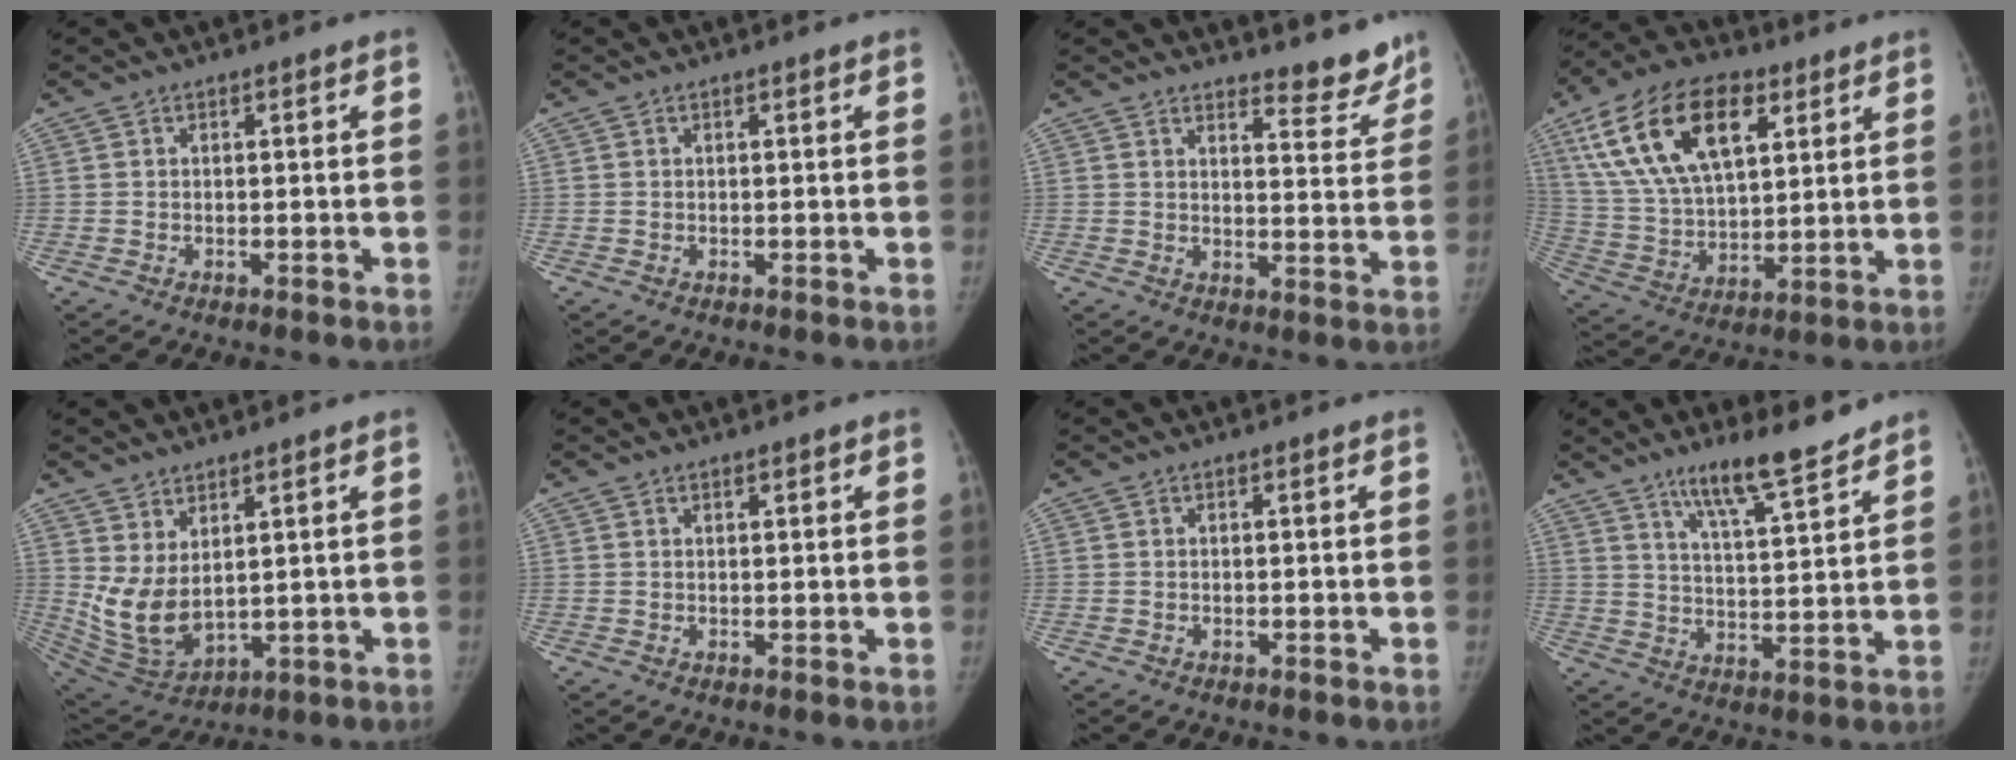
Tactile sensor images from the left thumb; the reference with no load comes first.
{"total": 0.0}
{"total": 7.1, "force": [6.5, 2.0, 1.9], "torque": [0.004, -0.059, 0.080]}
{"total": 21.7, "force": [9.8, 11.3, 15.8], "torque": [-0.276, -0.015, 0.182]}
{"total": 9.7, "force": [3.2, 5.0, 7.6], "torque": [-0.141, -0.030, 0.087]}
{"total": 0.8, "force": [0.6, 0.3, 0.4], "torque": [-0.001, -0.002, 0.010]}
{"total": 0.0}
{"total": 11.2, "force": [8.7, 1.7, 6.9], "torque": [-0.103, -0.058, 0.148]}